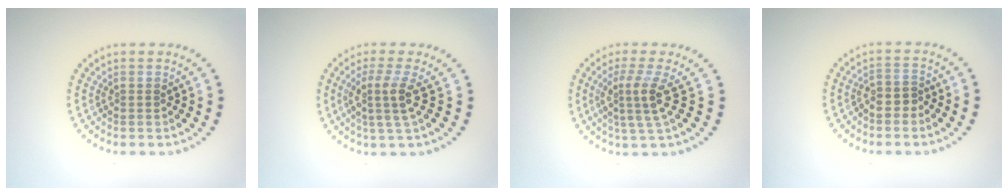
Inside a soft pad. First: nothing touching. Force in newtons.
{"total": 3.0, "press": 2.3, "slide": 1.9}
{"total": 3.1, "press": 2.3, "slide": 2.1}
{"total": 1.4, "press": 1.2, "slide": 0.7}